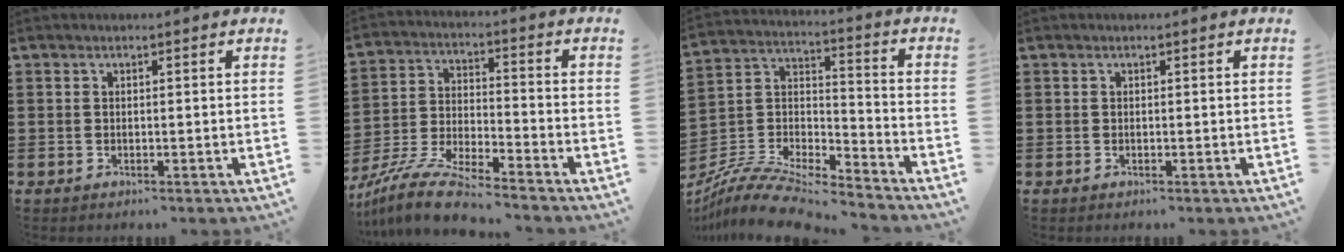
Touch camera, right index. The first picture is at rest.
{"total": 9.3, "force": [-8.6, 0.3, 3.5], "torque": [-0.091, 0.002, -0.175]}
{"total": 10.4, "force": [-9.4, 2.2, 3.8], "torque": [-0.080, 0.019, -0.189]}
{"total": 0.0}